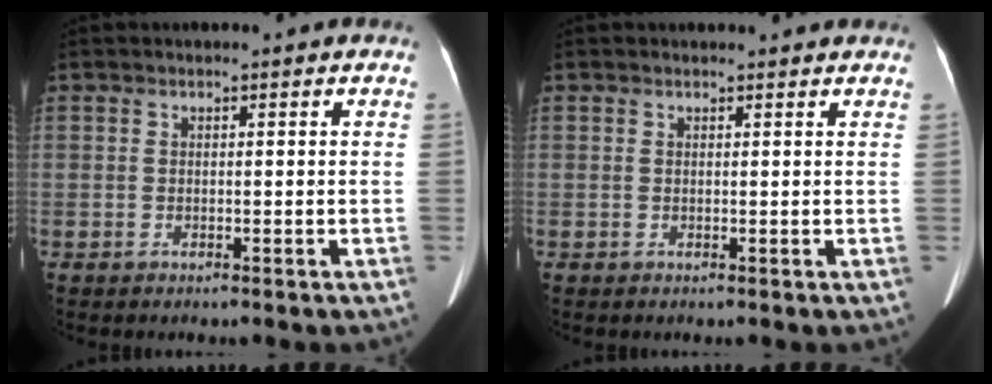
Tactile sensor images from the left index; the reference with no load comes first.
{"total": 2.4, "force": [2.4, 0.4, 0.3], "torque": [-0.012, 0.011, 0.022]}